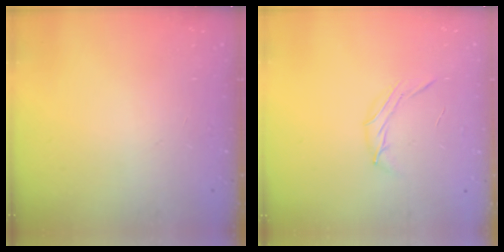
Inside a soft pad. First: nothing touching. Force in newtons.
{"total": 6.8, "press": 6.8, "slide": 0.5}